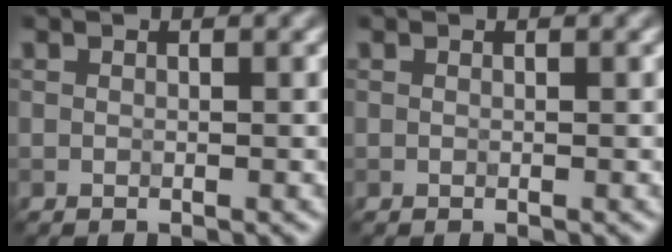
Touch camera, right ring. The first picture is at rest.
{"total": 0.0}